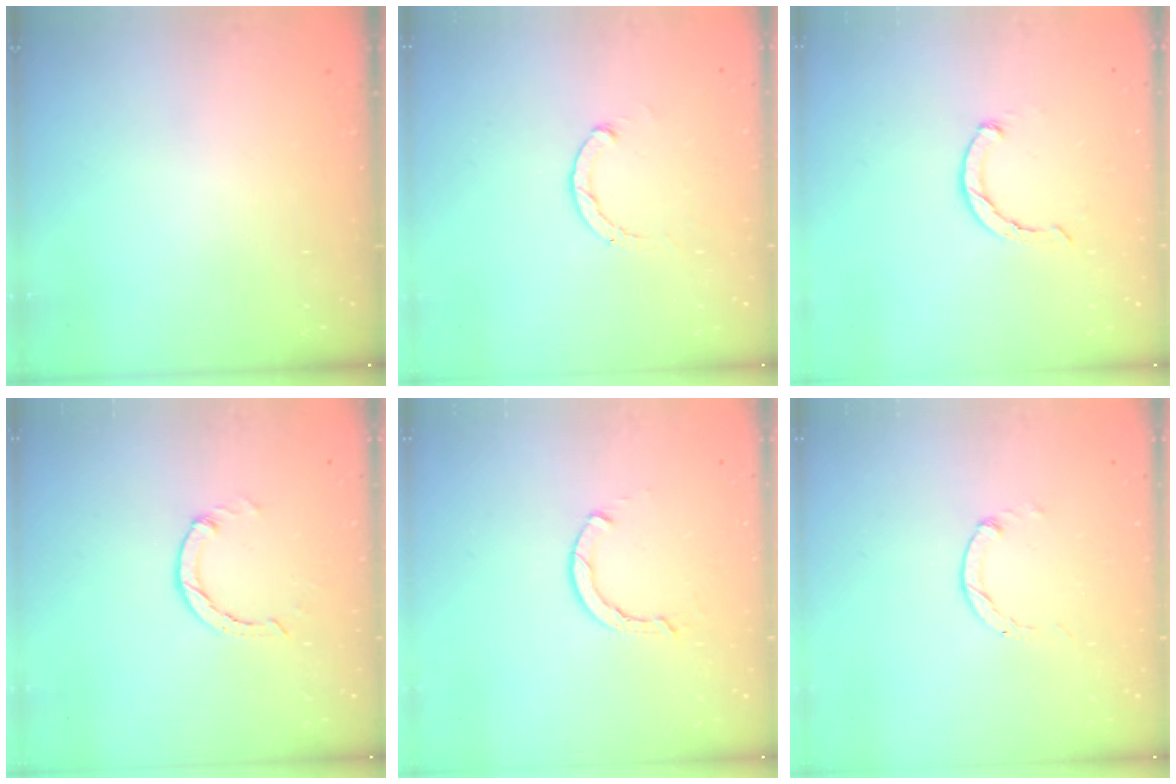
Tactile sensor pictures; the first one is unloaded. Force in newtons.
{"total": 1.1, "press": 1.0, "slide": 0.3}
{"total": 1.5, "press": 1.5, "slide": 0.3}
{"total": 1.3, "press": 1.2, "slide": 0.3}
{"total": 2.3, "press": 2.3, "slide": 0.1}
{"total": 0.7, "press": 0.6, "slide": 0.2}